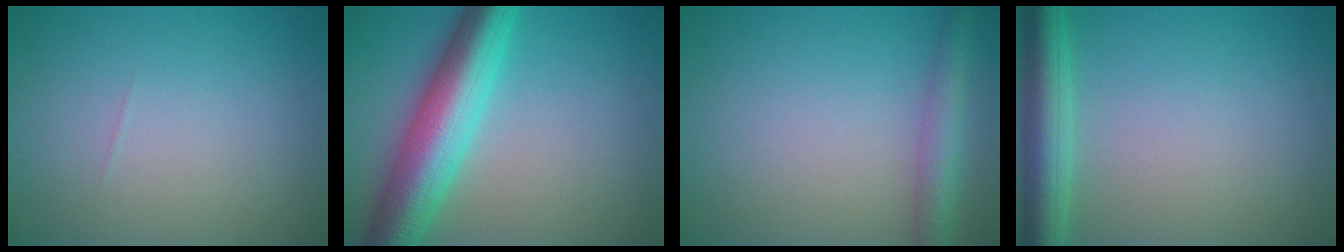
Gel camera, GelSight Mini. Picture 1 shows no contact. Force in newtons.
{"total": 9.0, "press": 9.0, "slide": 0.3}
{"total": 3.6, "press": 3.6, "slide": 0.1}
{"total": 4.8, "press": 4.8, "slide": 0.3}